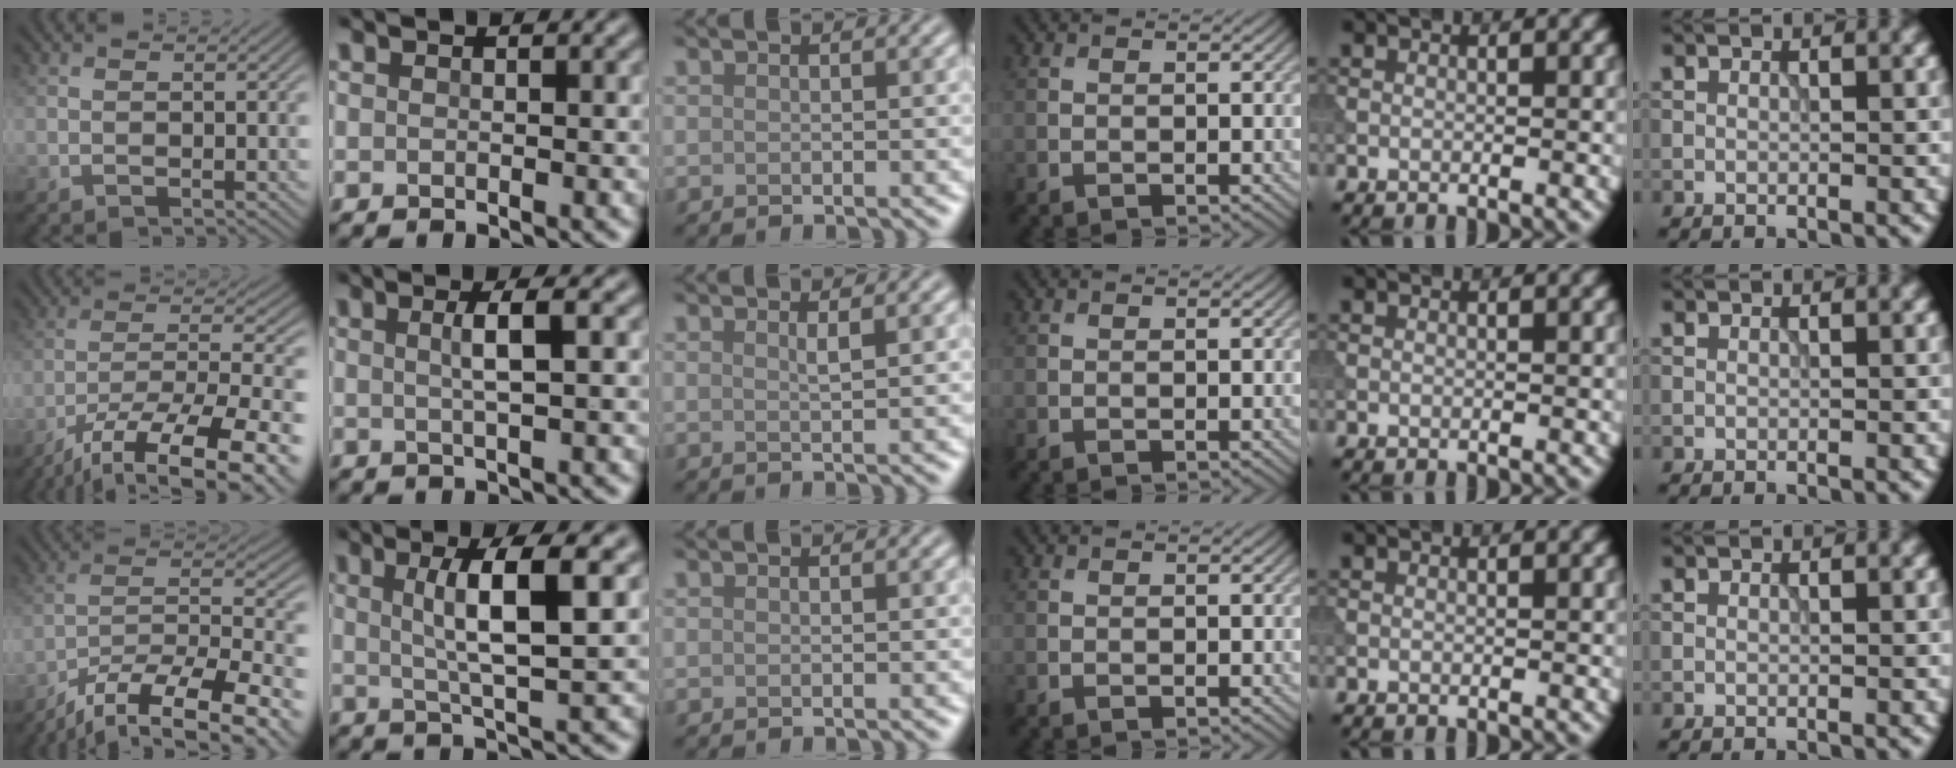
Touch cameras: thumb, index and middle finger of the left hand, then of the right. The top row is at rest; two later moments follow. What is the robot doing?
{"motion": "extract", "object": "tissue"}